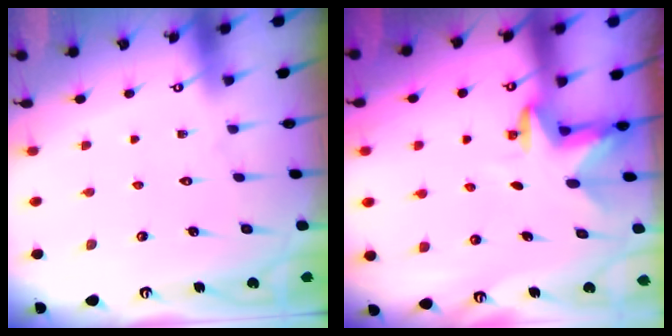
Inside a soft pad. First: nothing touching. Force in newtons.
{"total": 3.1, "press": 3.0, "slide": 0.7}